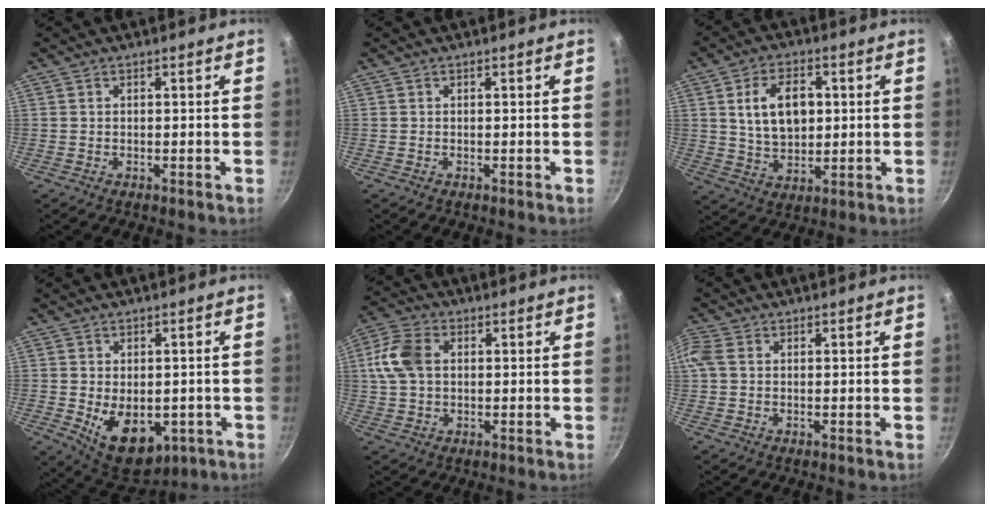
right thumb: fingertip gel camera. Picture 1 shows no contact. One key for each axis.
{"total": 0.0}
{"total": 11.0, "fx": 2.3, "fy": 7.0, "fz": 8.2, "tx": -0.119, "ty": -0.005, "tz": 0.048}
{"total": 11.9, "fx": -3.1, "fy": 7.4, "fz": 8.7, "tx": -0.113, "ty": -0.006, "tz": -0.025}
{"total": 9.5, "fx": 1.5, "fy": 6.6, "fz": 6.7, "tx": -0.143, "ty": 0.018, "tz": 0.027}
{"total": 3.9, "fx": 0.9, "fy": 2.7, "fz": 2.6, "tx": -0.083, "ty": 0.017, "tz": 0.018}